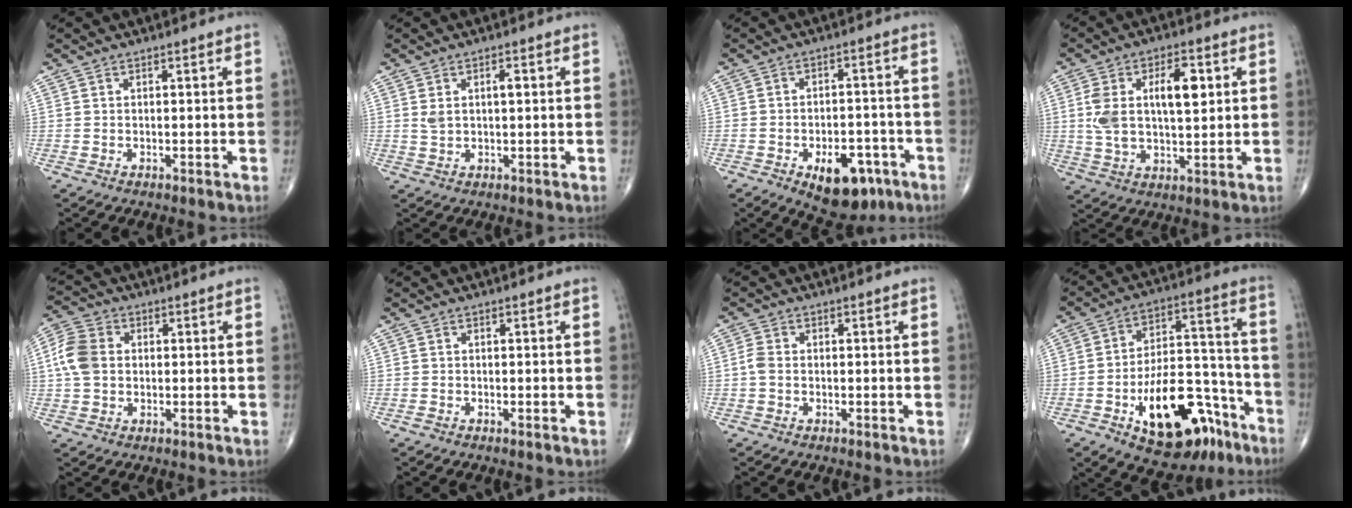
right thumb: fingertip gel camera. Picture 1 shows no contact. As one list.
[{"total": 3.3, "force": [0.9, 1.6, 2.8], "torque": [-0.051, 0.004, 0.019]}, {"total": 11.7, "force": [-5.8, 6.4, 7.9], "torque": [-0.083, 0.027, -0.072]}, {"total": 12.6, "force": [2.7, 6.1, 10.7], "torque": [-0.189, 0.005, 0.051]}, {"total": 7.5, "force": [0.6, 5.7, 4.9], "torque": [-0.102, 0.015, 0.005]}, {"total": 0.6, "force": [-0.4, 0.1, 0.5], "torque": [-0.015, -0.003, -0.010]}, {"total": 2.1, "force": [-0.4, 1.4, 1.4], "torque": [-0.030, 0.004, -0.013]}, {"total": 22.3, "force": [-11.2, 11.1, 15.8], "torque": [-0.221, 0.079, -0.160]}]